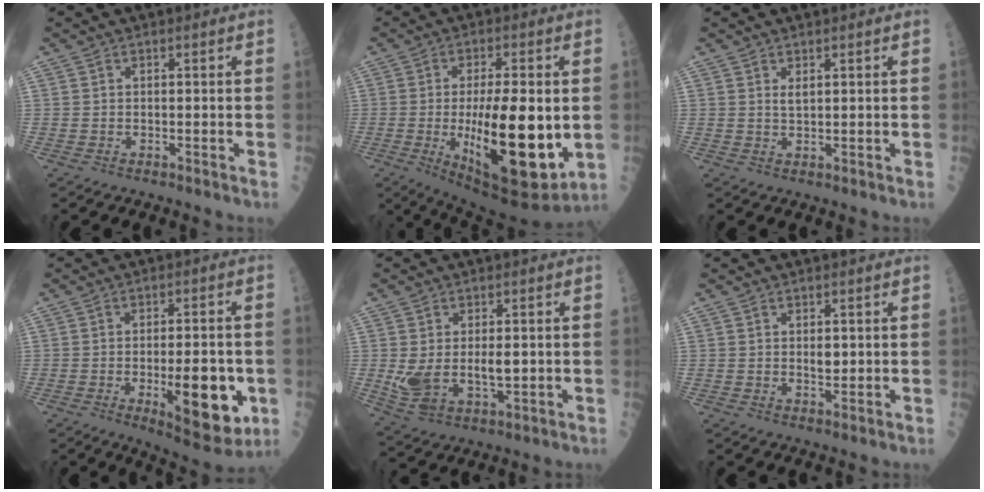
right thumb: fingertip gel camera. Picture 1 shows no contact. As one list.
[{"total": 22.4, "force": [-2.5, 7.6, 20.9], "torque": [-0.327, -0.032, -0.020]}, {"total": 1.2, "force": [0.7, 0.4, 1.0], "torque": [-0.015, -0.006, 0.014]}, {"total": 14.3, "force": [-3.5, 5.4, 12.8], "torque": [-0.150, -0.001, -0.038]}, {"total": 9.2, "force": [0.0, 5.3, 7.5], "torque": [-0.134, -0.010, 0.012]}, {"total": 1.8, "force": [0.4, 1.0, 1.5], "torque": [-0.017, -0.004, 0.007]}]